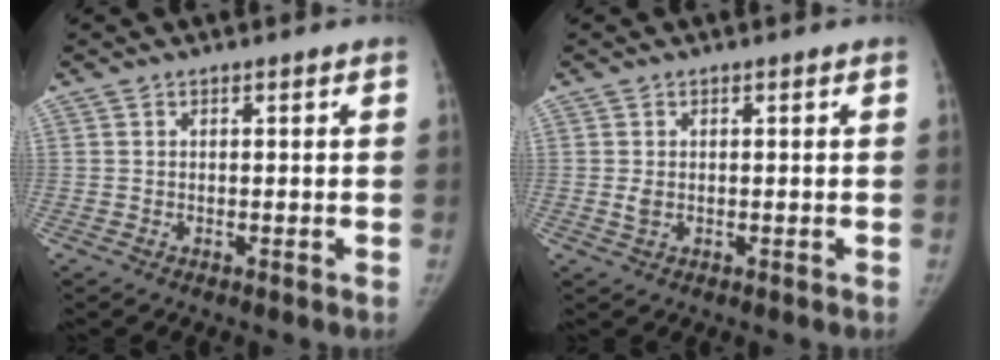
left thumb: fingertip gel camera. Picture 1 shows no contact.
{"total": 1.4, "force": [-0.1, 1.0, 1.0], "torque": [-0.018, -0.002, 0.000]}